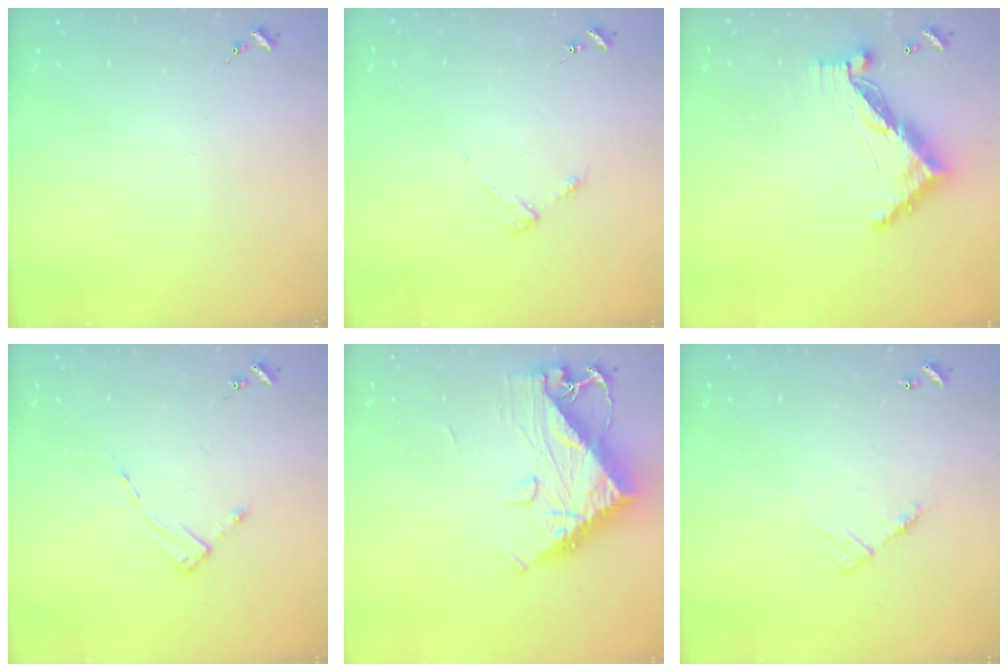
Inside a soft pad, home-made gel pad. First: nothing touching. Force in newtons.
{"total": 2.9, "press": 2.8, "slide": 0.4}
{"total": 11.5, "press": 11.5, "slide": 1.0}
{"total": 2.8, "press": 2.7, "slide": 0.3}
{"total": 12.9, "press": 12.8, "slide": 1.2}
{"total": 6.9, "press": 6.9, "slide": 0.7}